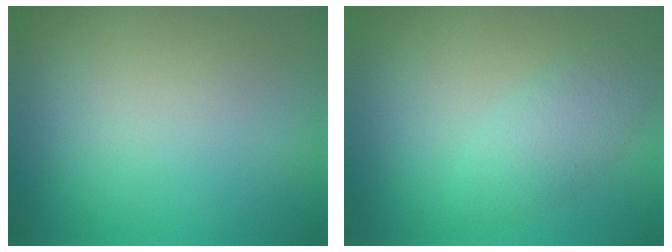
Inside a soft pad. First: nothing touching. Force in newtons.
{"total": 2.8, "press": 2.8, "slide": 0.1}